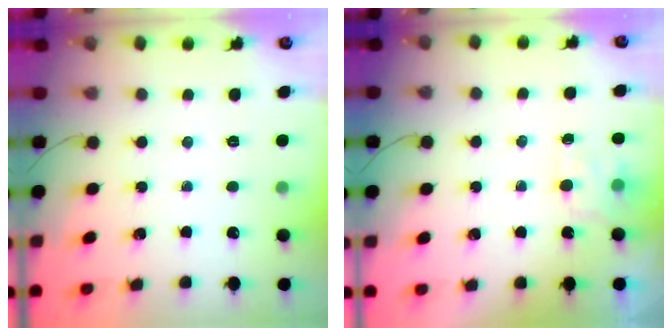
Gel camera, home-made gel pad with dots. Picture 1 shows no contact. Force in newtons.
{"total": 4.1, "press": 4.0, "slide": 1.2}